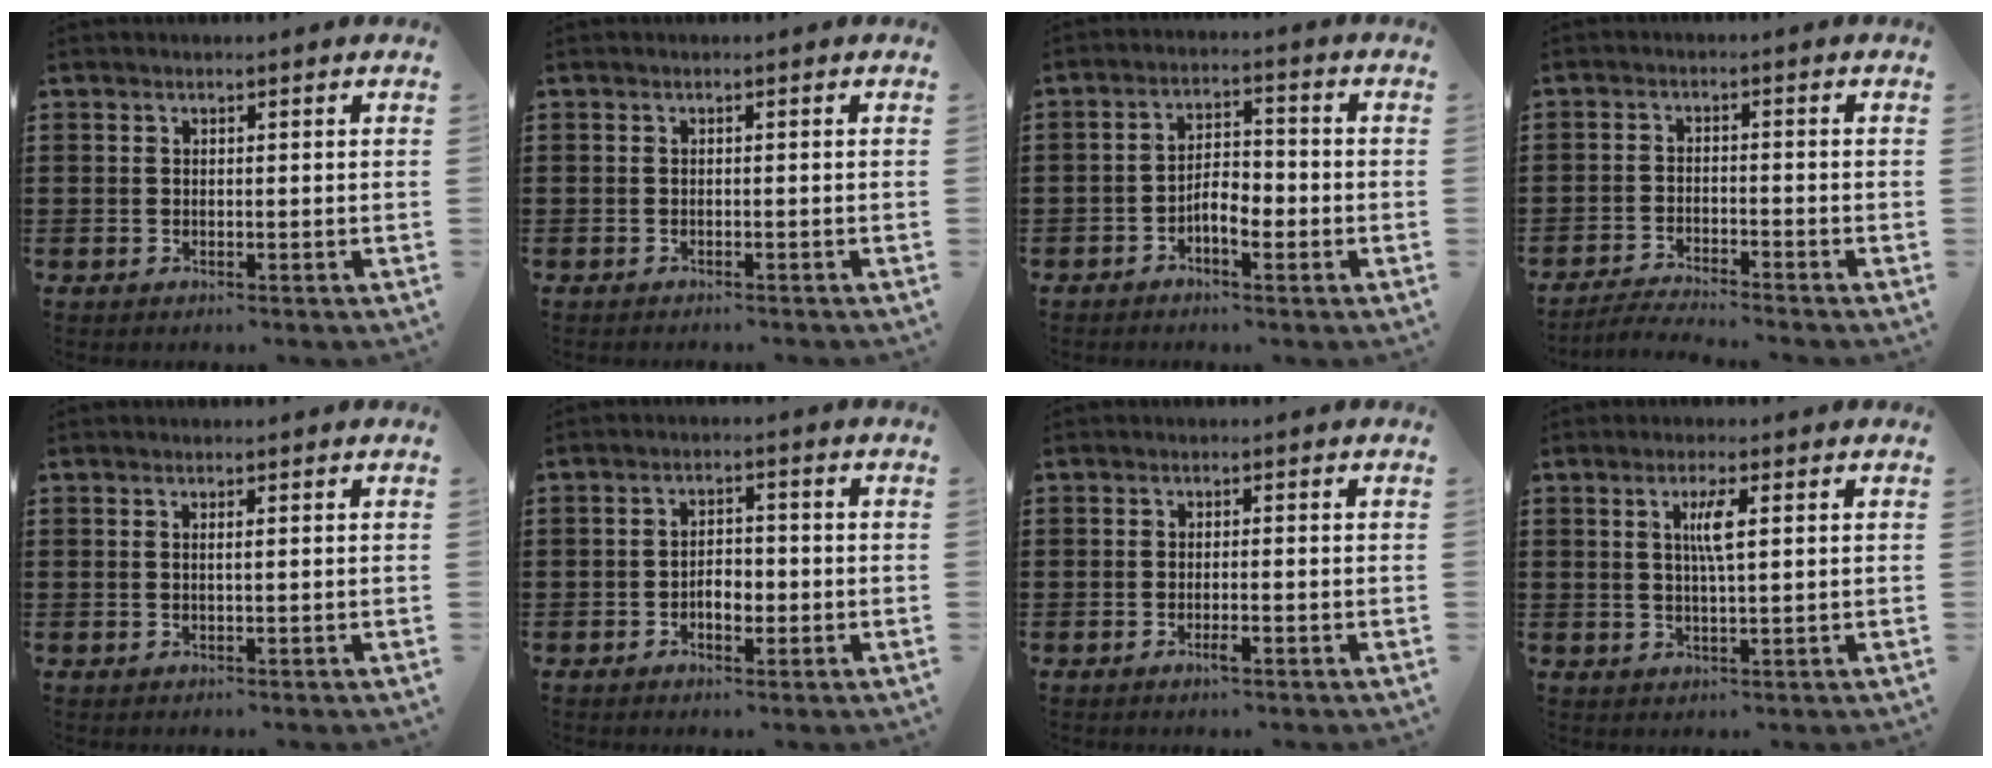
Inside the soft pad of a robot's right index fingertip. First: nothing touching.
{"total": 0.5, "force": [-0.5, 0.0, 0.0], "torque": [-0.002, -0.003, -0.011]}
{"total": 4.5, "force": [-2.0, 1.7, 3.6], "torque": [-0.063, 0.007, -0.038]}
{"total": 3.0, "force": [-3.0, -0.2, 0.5], "torque": [-0.011, 0.001, -0.062]}
{"total": 0.7, "force": [0.2, 0.0, 0.6], "torque": [-0.012, -0.002, 0.004]}
{"total": 3.5, "force": [-1.1, 1.9, 2.7], "torque": [-0.055, 0.004, -0.022]}
{"total": 1.9, "force": [-0.9, 0.2, 1.7], "torque": [-0.036, -0.005, -0.019]}
{"total": 3.6, "force": [0.9, 0.4, 3.4], "torque": [-0.070, 0.004, 0.012]}